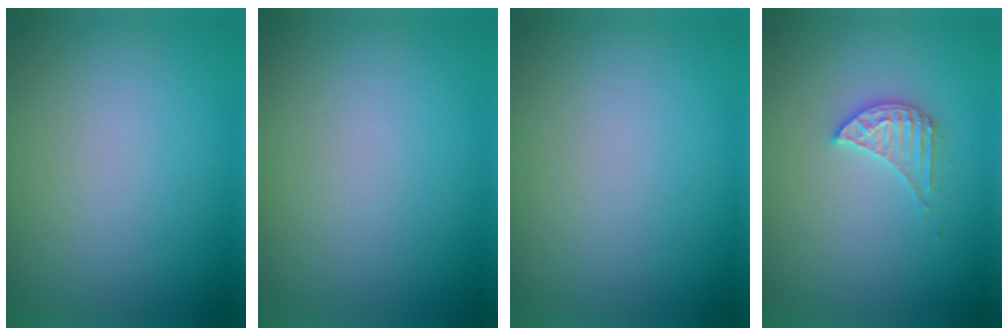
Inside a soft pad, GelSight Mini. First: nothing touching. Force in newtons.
{"total": 0.0}
{"total": 0.0}
{"total": 2.3, "press": 2.3, "slide": 0.3}